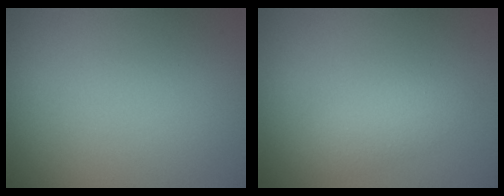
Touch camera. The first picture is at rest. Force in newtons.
{"total": 1.9, "press": 1.9, "slide": 0.0}